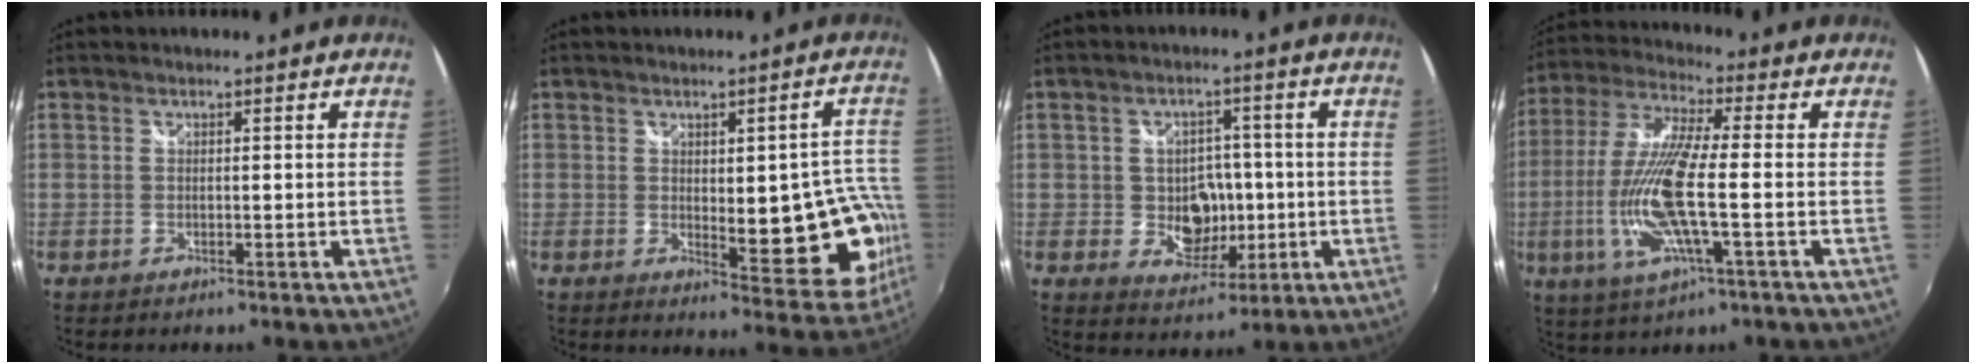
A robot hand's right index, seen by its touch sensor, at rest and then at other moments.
{"total": 13.0, "force": [-2.0, 4.9, 11.9], "torque": [-0.121, 0.008, -0.009]}
{"total": 7.7, "force": [-0.9, 6.4, 4.2], "torque": [-0.080, 0.007, 0.000]}
{"total": 15.1, "force": [-3.2, 2.3, 14.5], "torque": [-0.299, -0.010, -0.057]}